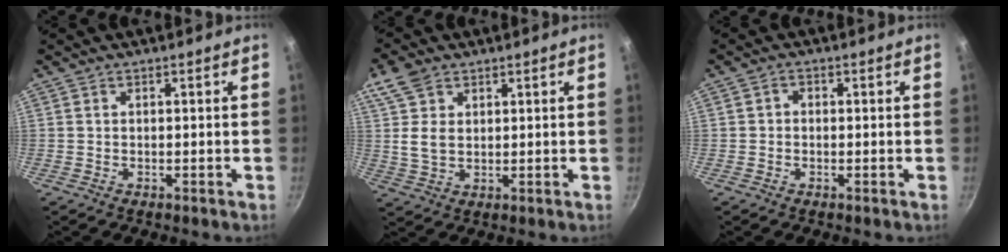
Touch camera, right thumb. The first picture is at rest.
{"total": 7.3, "force": [3.3, 4.8, 4.4], "torque": [-0.072, -0.005, 0.063]}
{"total": 1.4, "force": [-0.2, 1.2, 0.7], "torque": [-0.011, 0.007, -0.006]}